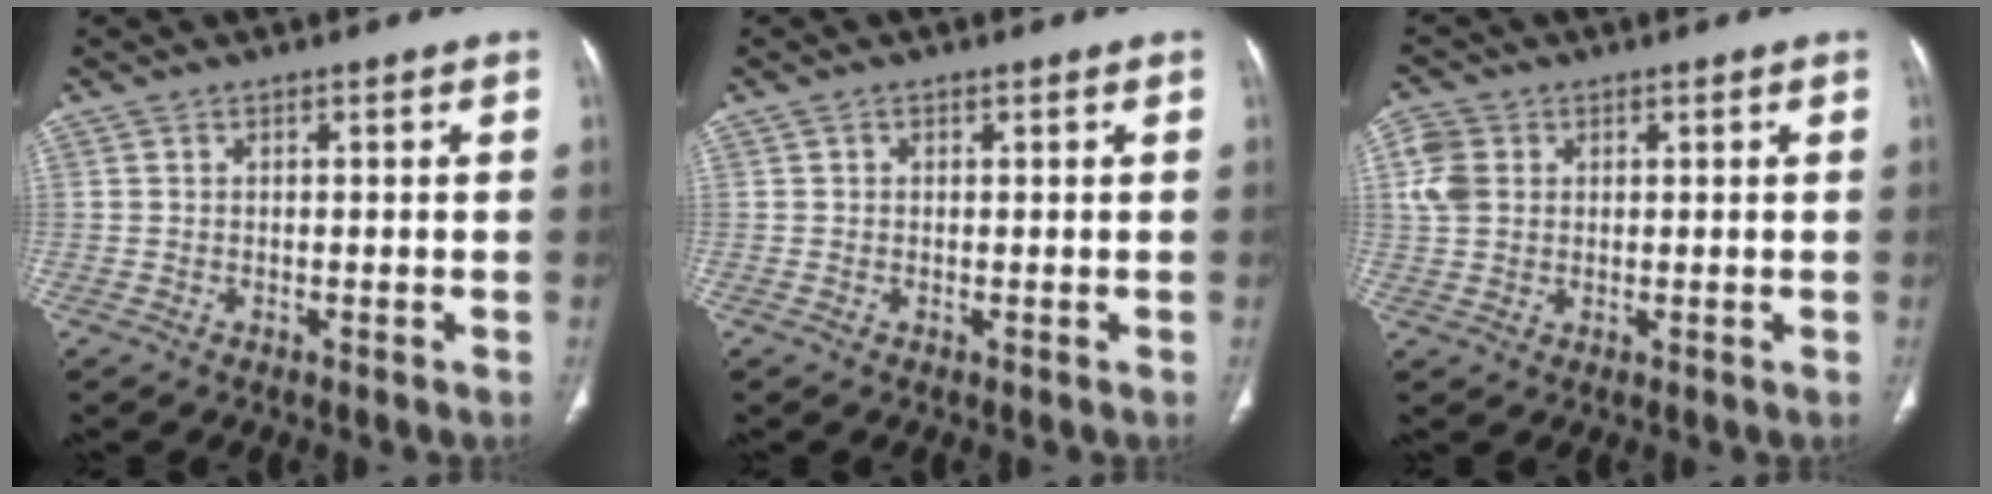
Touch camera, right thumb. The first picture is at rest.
{"total": 0.6, "force": [0.2, 0.5, 0.2], "torque": [0.002, 0.001, 0.003]}
{"total": 5.5, "force": [1.3, 4.5, 3.0], "torque": [-0.064, 0.004, 0.024]}